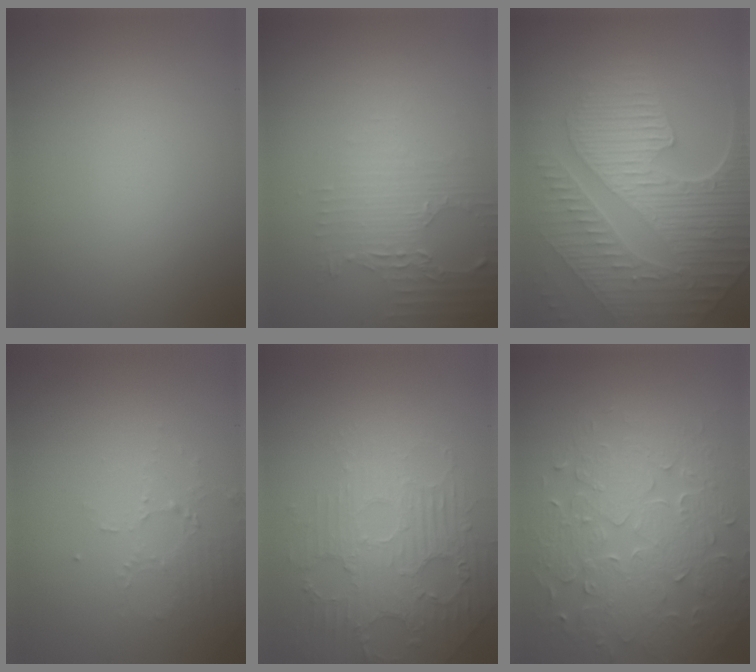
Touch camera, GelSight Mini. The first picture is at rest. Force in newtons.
{"total": 2.9, "press": 2.5, "slide": 1.5}
{"total": 9.2, "press": 6.2, "slide": 6.8}
{"total": 2.1, "press": 2.1, "slide": 0.4}
{"total": 4.2, "press": 3.9, "slide": 1.7}
{"total": 8.1, "press": 5.8, "slide": 5.6}